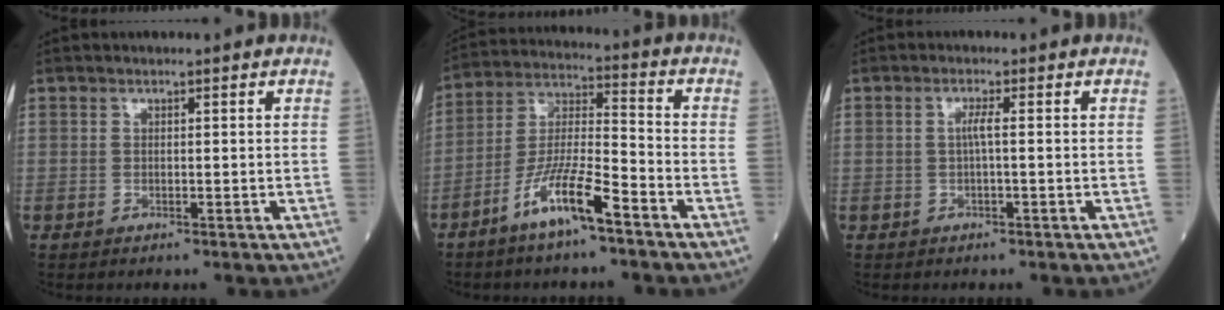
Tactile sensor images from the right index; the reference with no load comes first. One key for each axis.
{"total": 10.4, "fx": -6.5, "fy": 1.0, "fz": 8.1, "tx": -0.165, "ty": -0.010, "tz": -0.127}
{"total": 1.5, "fx": 0.0, "fy": -0.1, "fz": 1.5, "tx": -0.033, "ty": 0.002, "tz": -0.001}